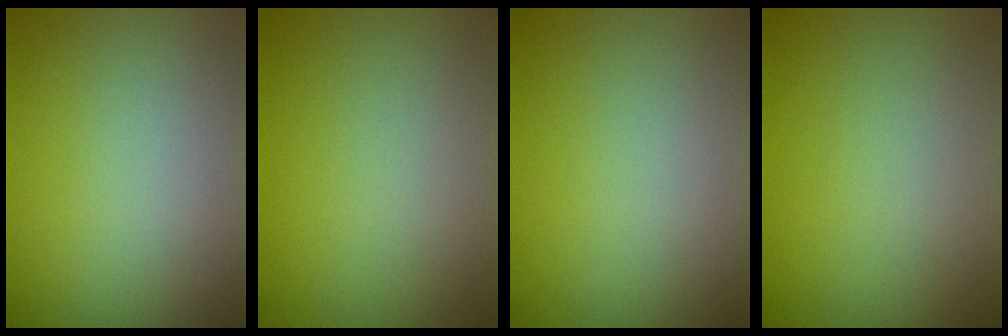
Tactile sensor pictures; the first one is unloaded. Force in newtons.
{"total": 0.0}
{"total": 0.0}
{"total": 0.0}